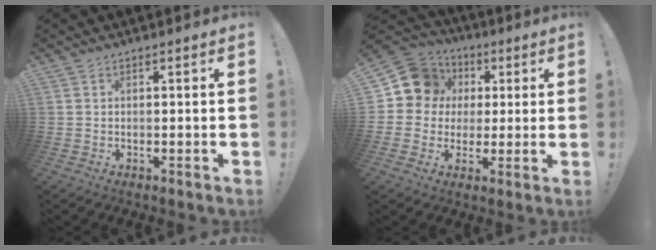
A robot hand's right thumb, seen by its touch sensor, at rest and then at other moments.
{"total": 12.9, "force": [3.4, 11.6, 4.6], "torque": [-0.065, -0.005, 0.076]}